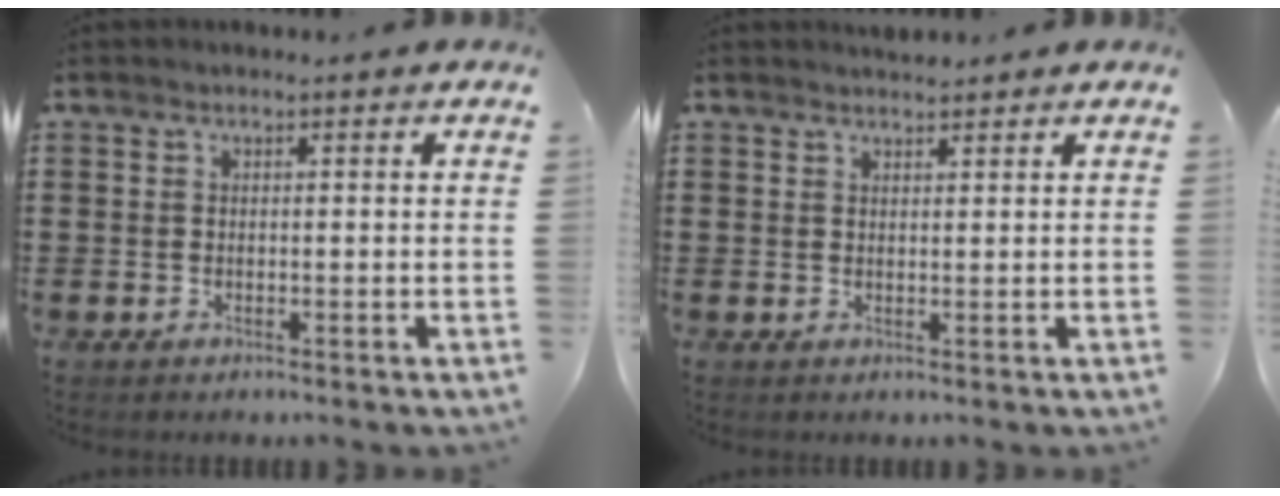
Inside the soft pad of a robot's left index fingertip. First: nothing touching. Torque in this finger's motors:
{"motor_torque": [0.25, -0.22, -0.06, 0.00]}